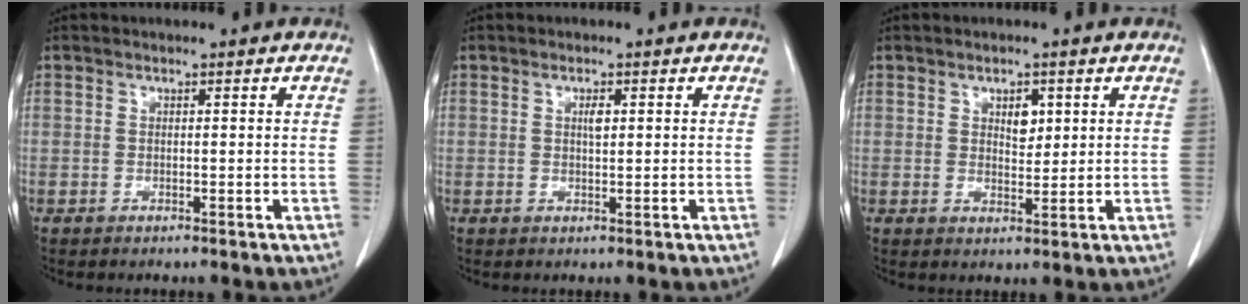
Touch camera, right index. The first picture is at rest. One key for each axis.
{"total": 1.4, "fx": 0.4, "fy": 0.5, "fz": 1.2, "tx": -0.023, "ty": 0.000, "tz": 0.007}
{"total": 2.9, "fx": 1.2, "fy": 1.6, "fz": 2.1, "tx": -0.030, "ty": -0.003, "tz": 0.019}